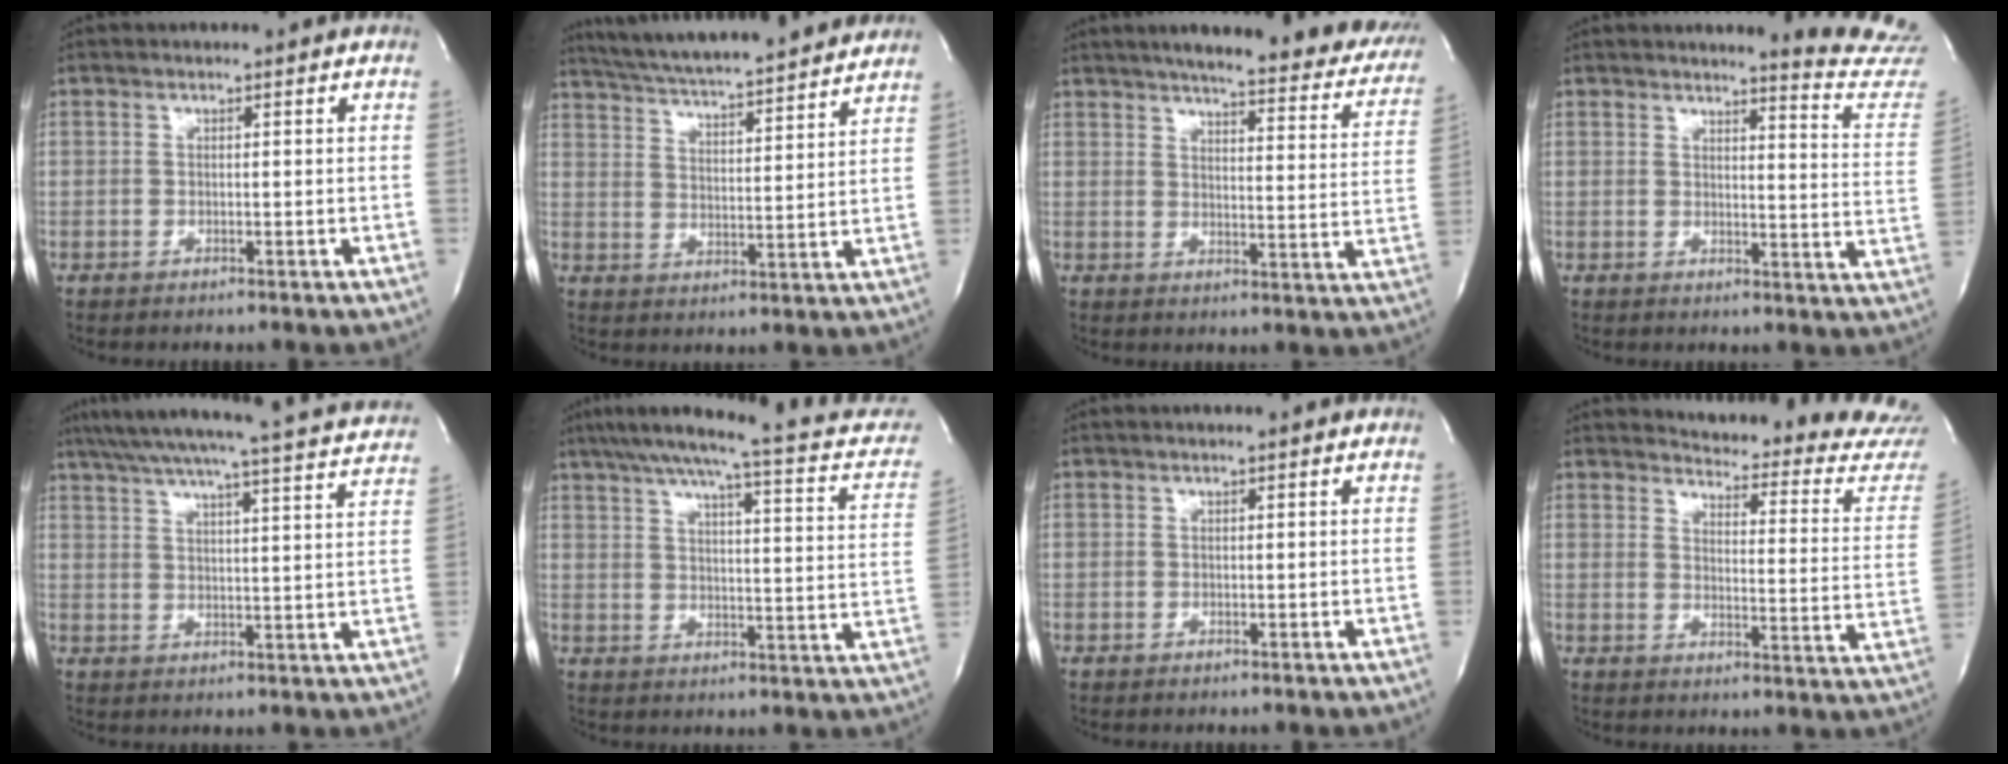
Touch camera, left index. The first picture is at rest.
{"total": 20.2, "force": [18.3, 1.5, 8.4], "torque": [-0.142, 0.007, 0.260]}
{"total": 25.1, "force": [21.0, 4.9, 12.8], "torque": [-0.171, -0.042, 0.233]}
{"total": 11.2, "force": [11.1, -1.3, 0.7], "torque": [0.003, -0.139, 0.094]}
{"total": 27.9, "force": [25.7, 0.7, 10.7], "torque": [-0.177, -0.044, 0.314]}
{"total": 20.7, "force": [17.7, 2.3, 10.5], "torque": [-0.150, -0.017, 0.210]}
{"total": 0.7, "force": [0.6, -0.1, 0.3], "torque": [-0.009, 0.002, 0.005]}
{"total": 19.9, "force": [19.7, 0.9, 3.0], "torque": [-0.033, -0.155, 0.201]}